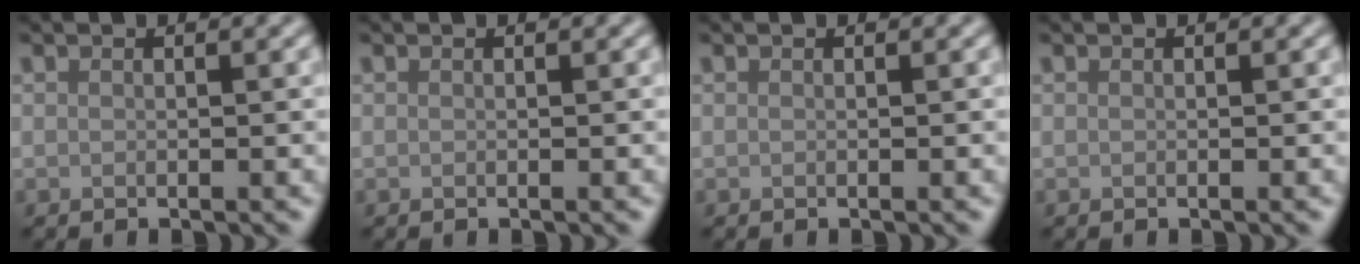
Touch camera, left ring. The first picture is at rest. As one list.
[{"total": 0.0}, {"total": 0.0}, {"total": 0.0}]